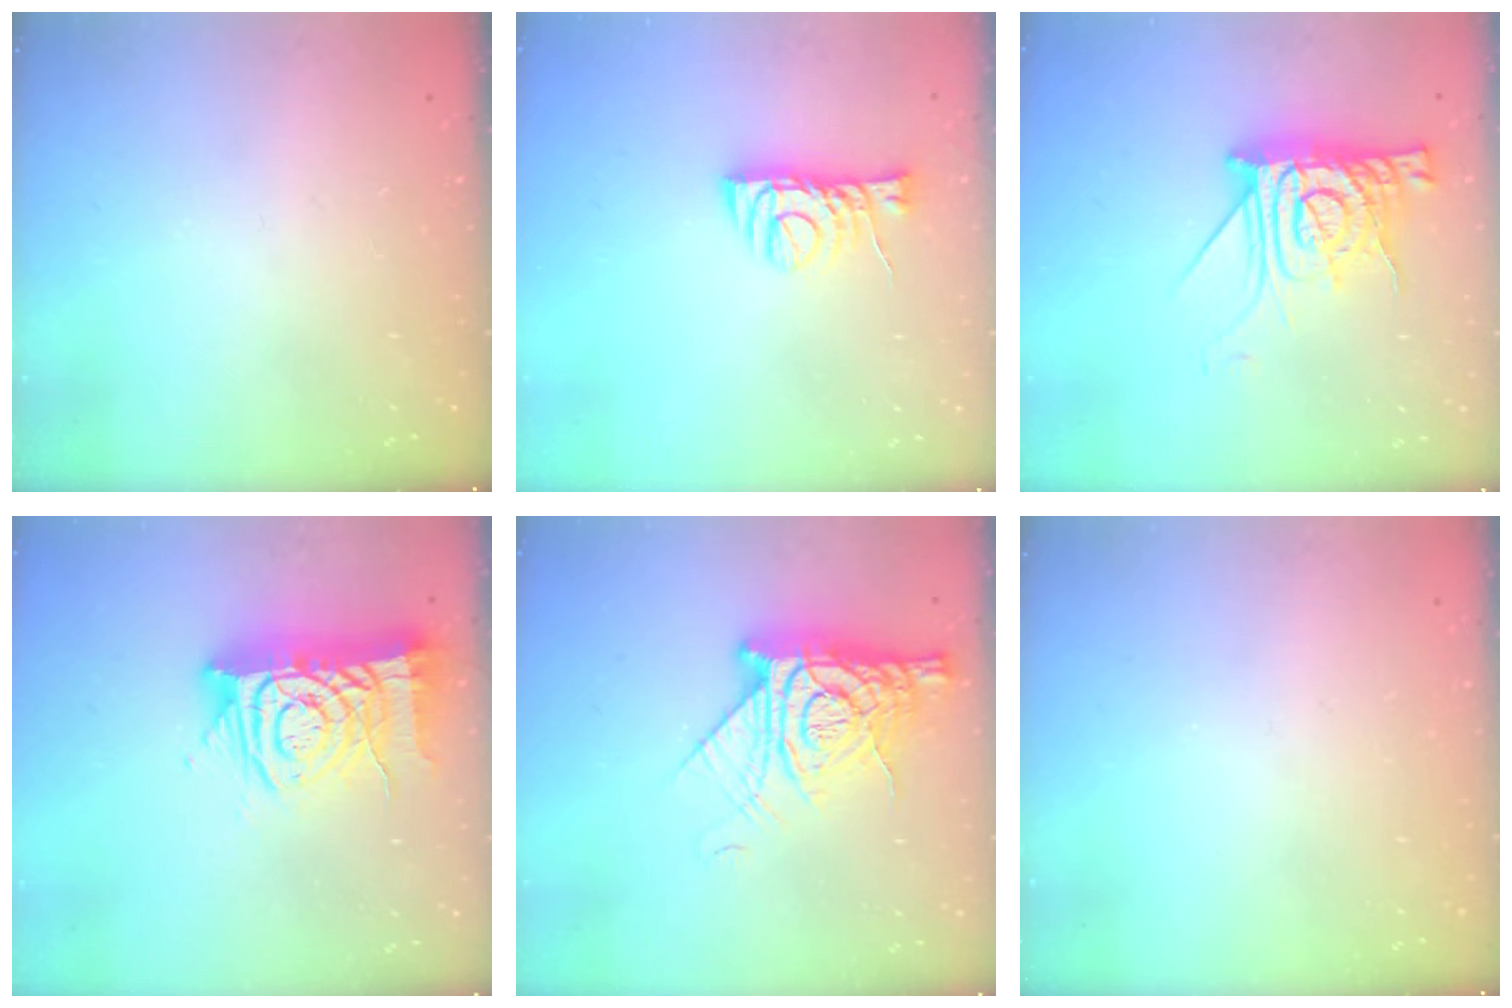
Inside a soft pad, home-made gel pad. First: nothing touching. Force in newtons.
{"total": 8.3, "press": 8.2, "slide": 0.7}
{"total": 14.6, "press": 14.5, "slide": 1.7}
{"total": 17.8, "press": 17.7, "slide": 2.0}
{"total": 14.8, "press": 14.7, "slide": 1.3}
{"total": 0.0}